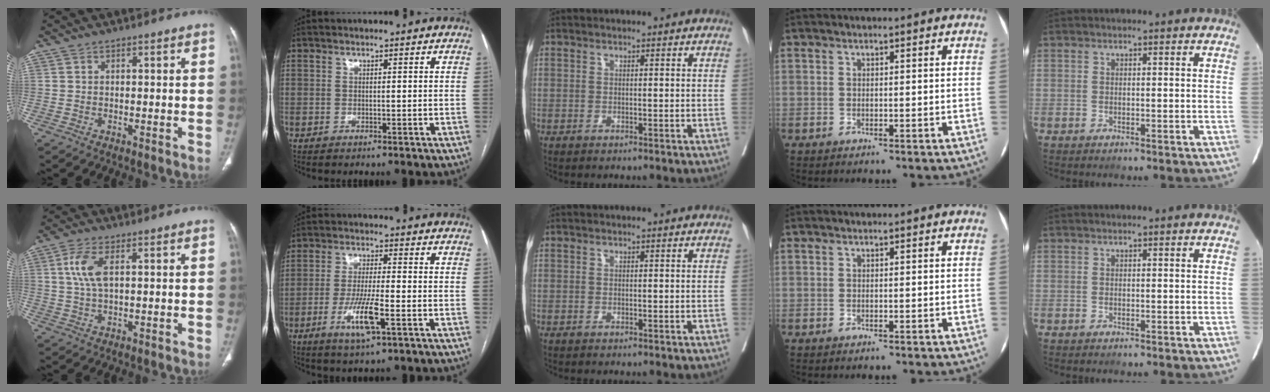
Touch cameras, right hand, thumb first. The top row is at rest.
{"thumb": {"total": 5.9, "force": [1.6, 2.5, 5.1], "torque": [-0.122, 0.001, 0.032]}, "index": {"total": 7.6, "force": [-3.0, 0.7, 7.0], "torque": [-0.138, -0.013, -0.051]}}